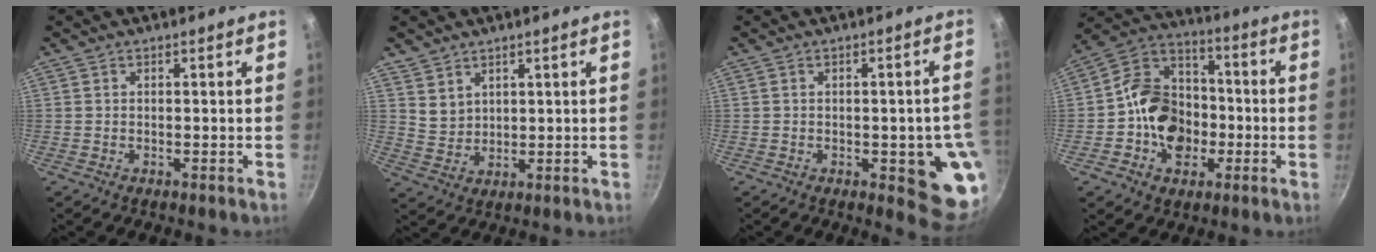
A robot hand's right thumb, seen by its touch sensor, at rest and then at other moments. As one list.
[{"total": 4.1, "force": [2.7, 3.0, 1.0], "torque": [0.002, -0.007, 0.059]}, {"total": 11.4, "force": [-2.3, 4.2, 10.3], "torque": [-0.070, 0.004, -0.024]}, {"total": 15.3, "force": [-2.8, 12.3, 8.7], "torque": [-0.117, 0.038, -0.064]}]